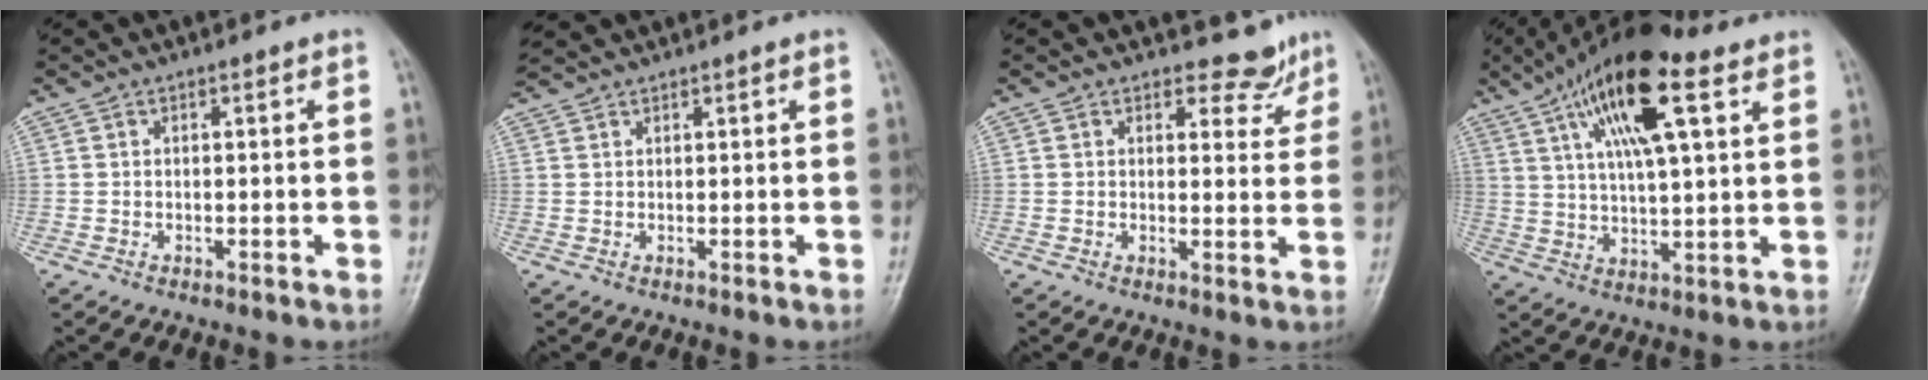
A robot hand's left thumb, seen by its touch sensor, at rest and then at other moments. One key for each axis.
{"total": 3.3, "fx": 3.1, "fy": 0.3, "fz": 1.0, "tx": -0.018, "ty": 0.018, "tz": 0.062}
{"total": 5.0, "fx": 4.4, "fy": 2.4, "fz": 0.4, "tx": 0.021, "ty": -0.037, "tz": 0.051}
{"total": 17.4, "fx": 8.7, "fy": 5.4, "fz": 14.1, "tx": -0.227, "ty": -0.007, "tz": 0.150}